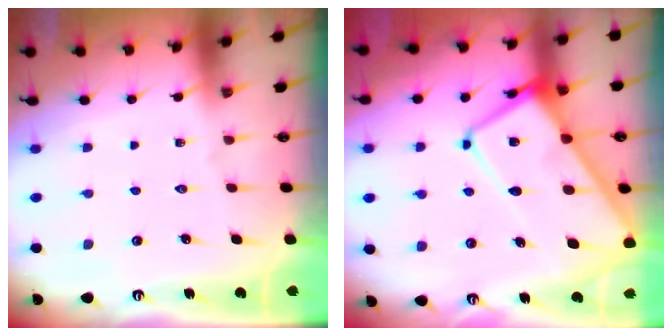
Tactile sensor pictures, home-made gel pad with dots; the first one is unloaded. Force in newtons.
{"total": 16.9, "press": 16.8, "slide": 1.8}